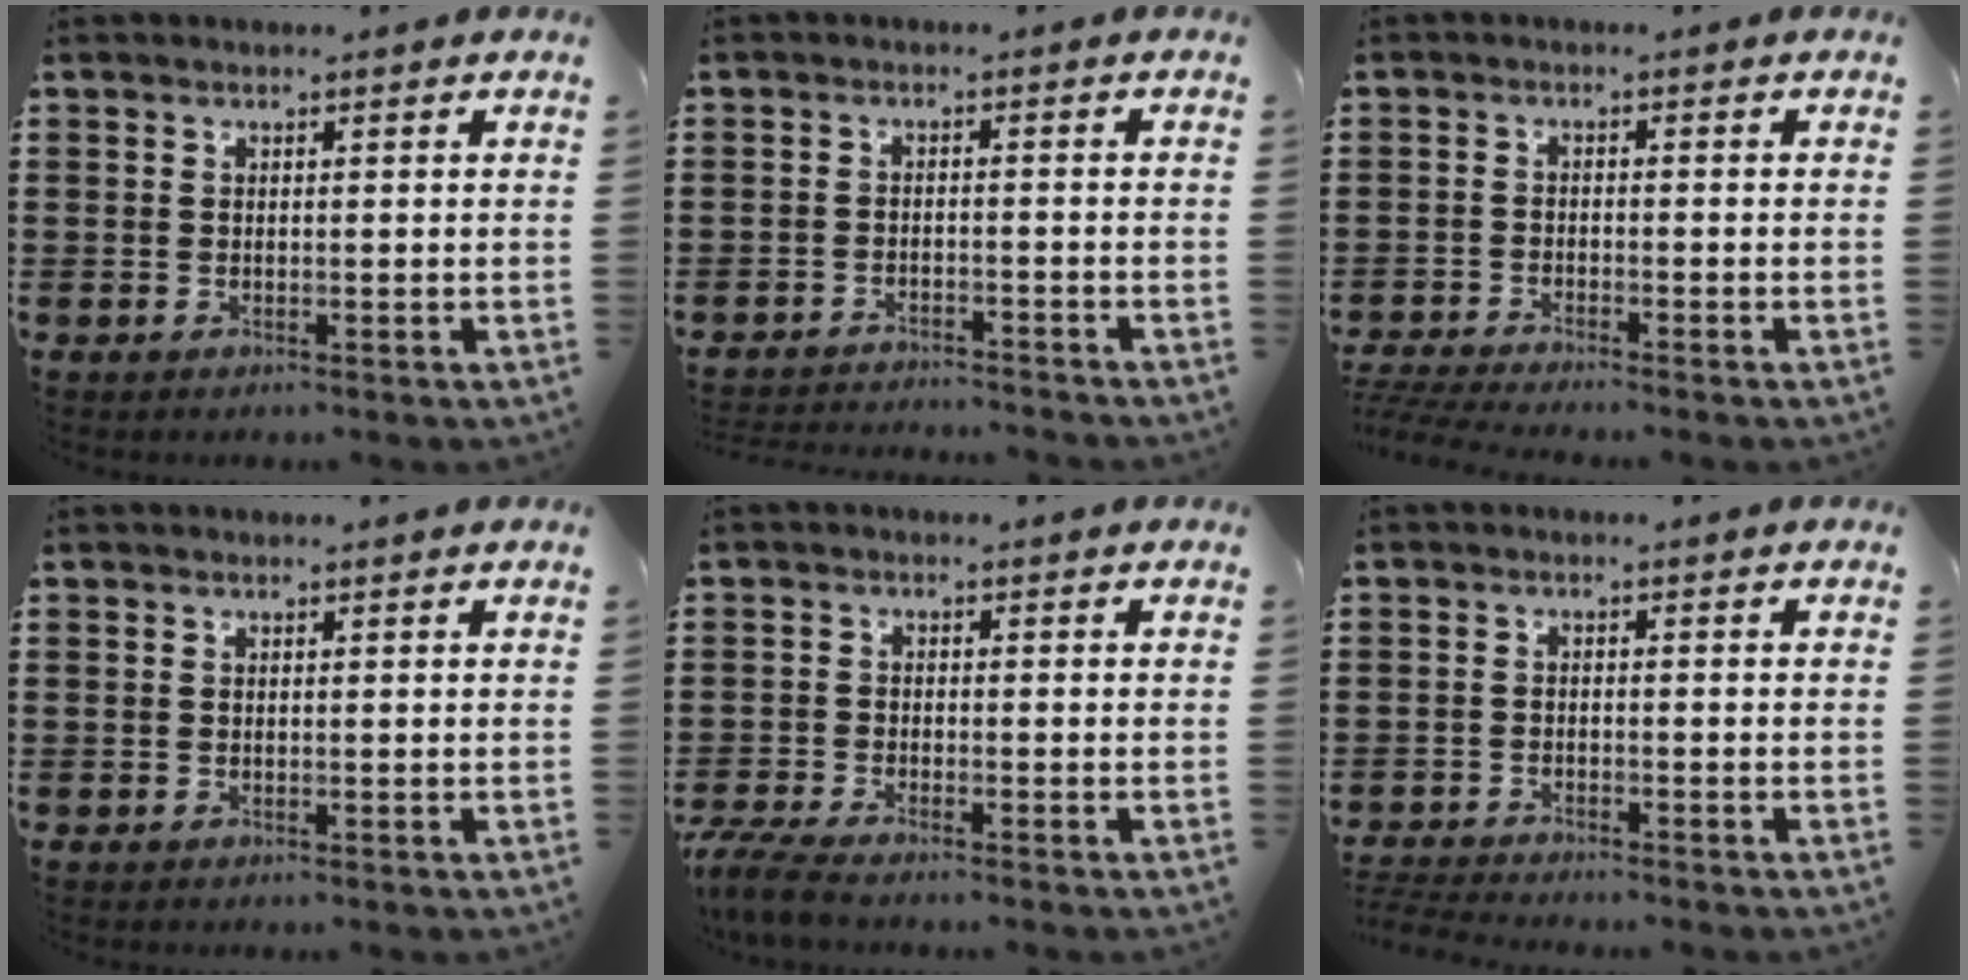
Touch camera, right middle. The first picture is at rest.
{"total": 2.6, "force": [-2.6, -0.1, 0.0], "torque": [-0.006, -0.002, -0.055]}
{"total": 3.2, "force": [-3.0, -0.2, 1.0], "torque": [-0.033, -0.010, -0.064]}
{"total": 0.0}
{"total": 4.0, "force": [-3.7, 0.1, 1.5], "torque": [-0.047, -0.014, -0.076]}
{"total": 2.9, "force": [-2.9, 0.0, 0.2], "torque": [-0.014, -0.006, -0.064]}